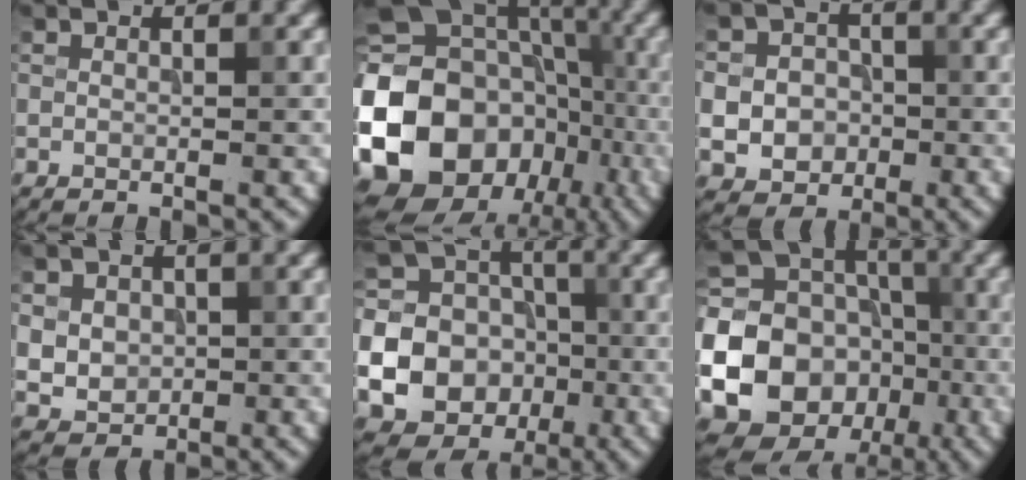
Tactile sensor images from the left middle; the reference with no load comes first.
{"total": 20.9, "force": [-5.3, 17.3, 10.5], "torque": [-0.196, -0.006, -0.113]}
{"total": 8.5, "force": [-1.4, 7.8, 2.9], "torque": [-0.071, -0.004, -0.047]}
{"total": 4.6, "force": [0.8, 4.0, 2.0], "torque": [-0.045, 0.009, 0.014]}
{"total": 25.1, "force": [-6.8, 23.5, 5.5], "torque": [-0.159, -0.034, -0.145]}
{"total": 24.8, "force": [-5.9, 22.6, 8.3], "torque": [-0.187, -0.018, -0.143]}